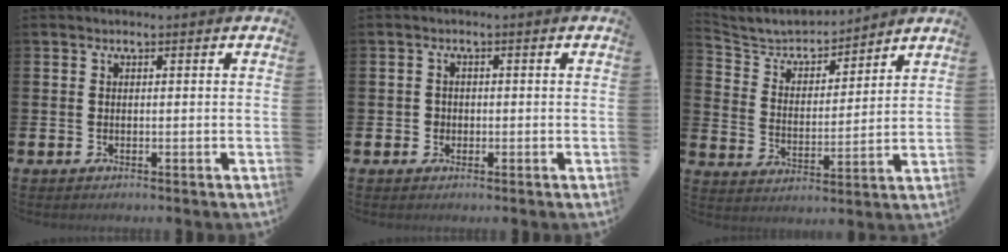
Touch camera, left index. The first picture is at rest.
{"total": 1.3, "force": [-0.2, 1.3, 0.2], "torque": [0.002, 0.003, -0.008]}
{"total": 6.0, "force": [5.7, 1.6, 1.0], "torque": [-0.059, -0.038, 0.098]}